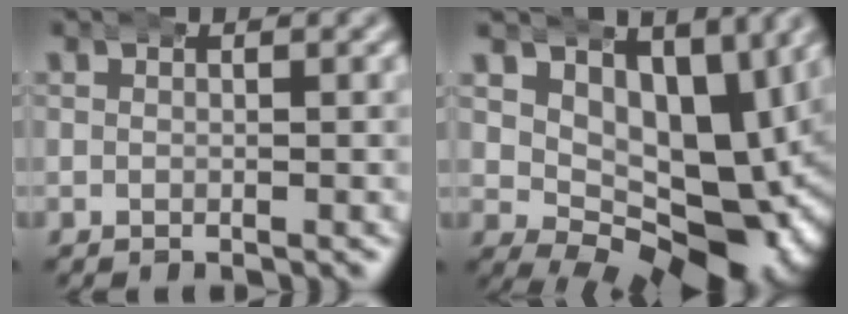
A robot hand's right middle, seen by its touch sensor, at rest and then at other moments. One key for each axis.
{"total": 9.5, "fx": 2.3, "fy": 5.8, "fz": 7.2, "tx": -0.107, "ty": -0.029, "tz": 0.049}